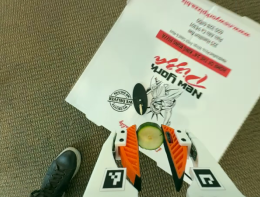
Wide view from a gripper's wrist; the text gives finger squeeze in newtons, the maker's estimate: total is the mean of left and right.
{"total": 8.5, "left": 8.4, "right": 8.5}